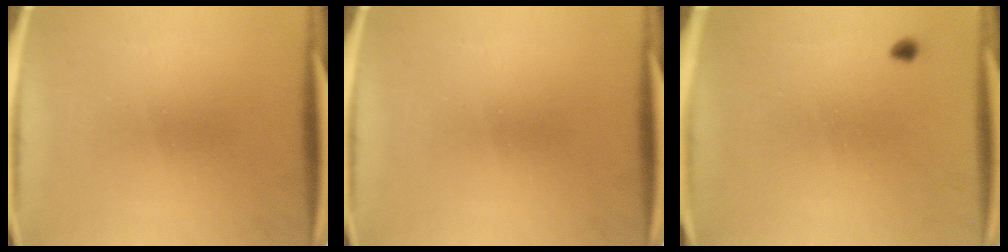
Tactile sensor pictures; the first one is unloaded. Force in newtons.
{"total": 0.0}
{"total": 0.8}